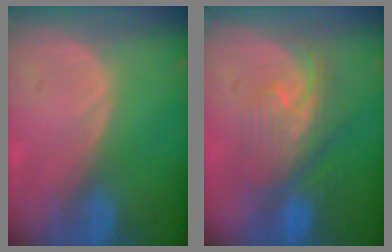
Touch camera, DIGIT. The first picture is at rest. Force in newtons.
{"total": 7.9, "press": 7.5, "slide": 2.5}